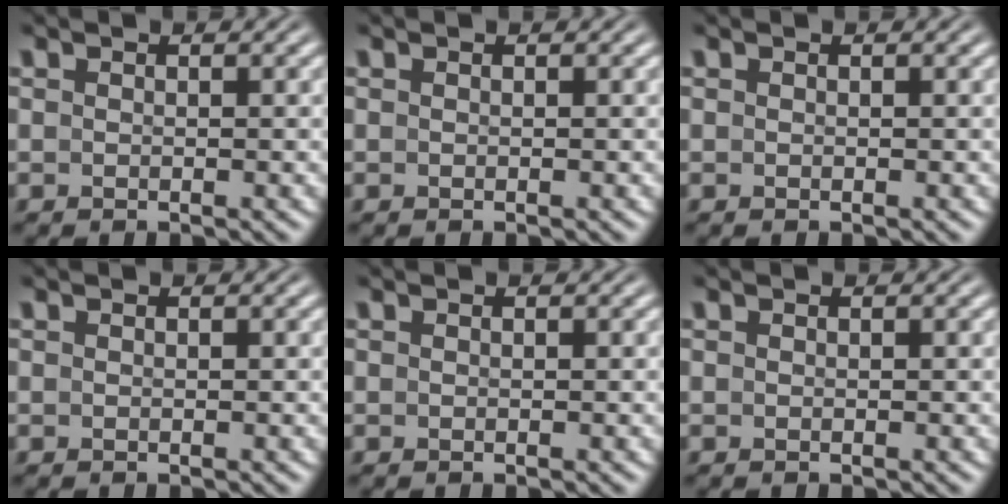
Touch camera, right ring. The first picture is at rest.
{"total": 0.0}
{"total": 0.0}
{"total": 1.1, "force": [-0.3, -1.0, -0.4], "torque": [0.013, -0.010, 0.006]}
{"total": 0.0}
{"total": 0.0}